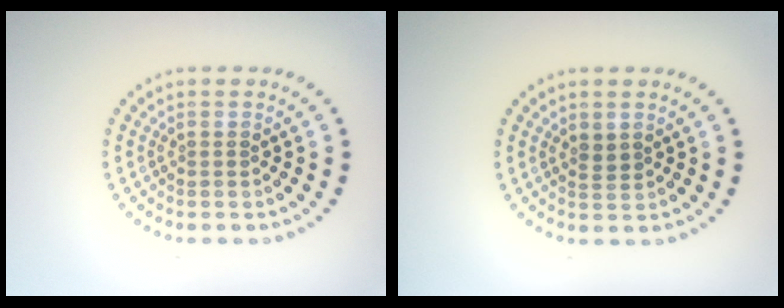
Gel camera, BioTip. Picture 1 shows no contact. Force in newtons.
{"total": 1.1, "press": 1.0, "slide": 0.5}